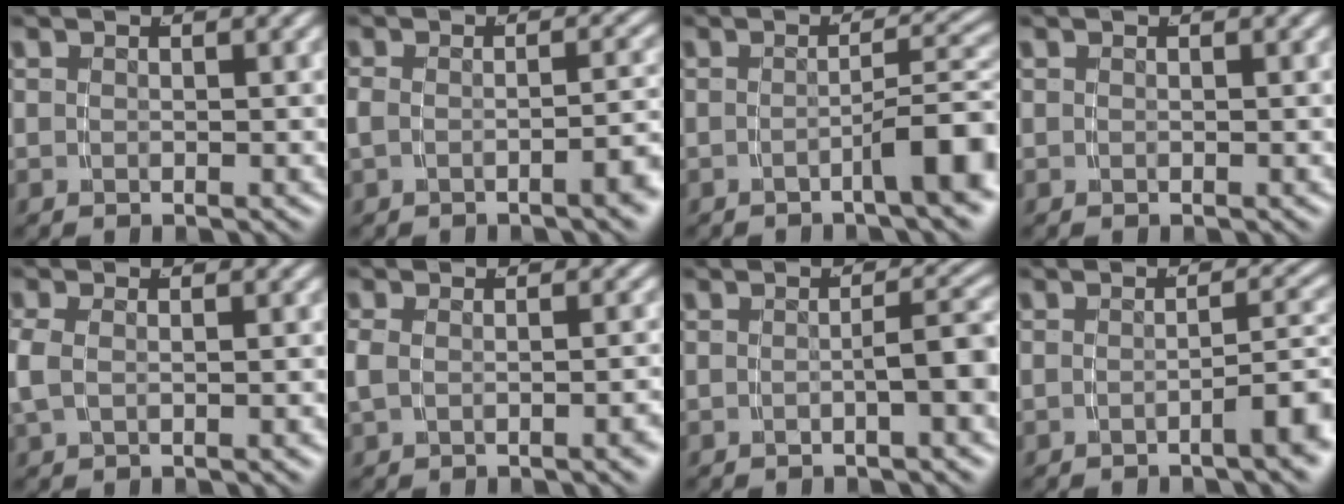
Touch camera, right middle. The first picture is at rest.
{"total": 3.1, "force": [-1.4, 0.8, 2.6], "torque": [-0.042, 0.005, -0.024]}
{"total": 4.8, "force": [-2.1, 0.5, 4.2], "torque": [-0.041, 0.009, -0.037]}
{"total": 0.0}
{"total": 1.7, "force": [-0.2, 0.7, 1.5], "torque": [-0.048, -0.004, 0.005]}
{"total": 1.8, "force": [-0.6, 0.3, 1.6], "torque": [-0.039, 0.002, -0.006]}
{"total": 3.5, "force": [-1.1, 0.5, 3.3], "torque": [-0.030, 0.003, -0.015]}
{"total": 3.5, "force": [-1.6, 0.4, 3.0], "torque": [-0.030, 0.010, -0.032]}